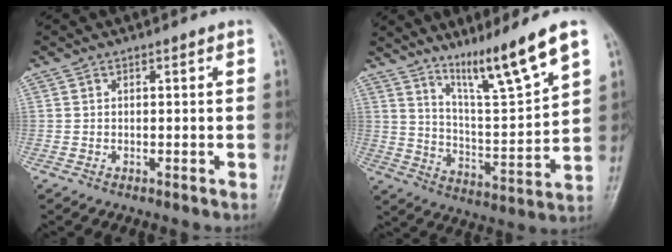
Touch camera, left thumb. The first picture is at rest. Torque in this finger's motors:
{"motor_torque": [0.26, -0.06, 1.00, -1.65, 0.11]}